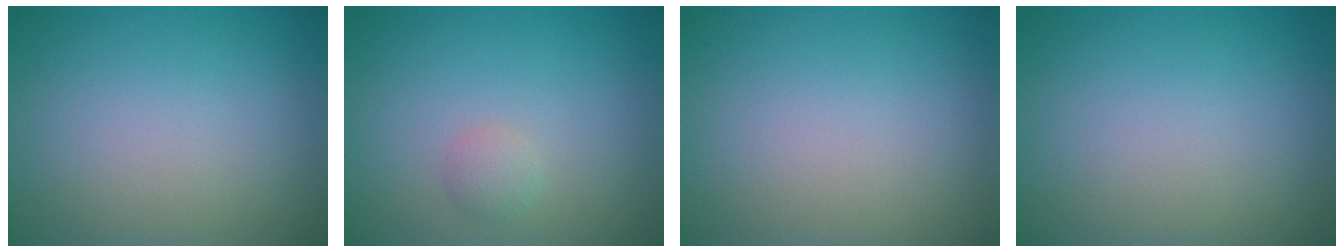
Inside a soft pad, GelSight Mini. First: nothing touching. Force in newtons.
{"total": 1.1, "press": 1.1, "slide": 0.0}
{"total": 0.0}
{"total": 0.0}